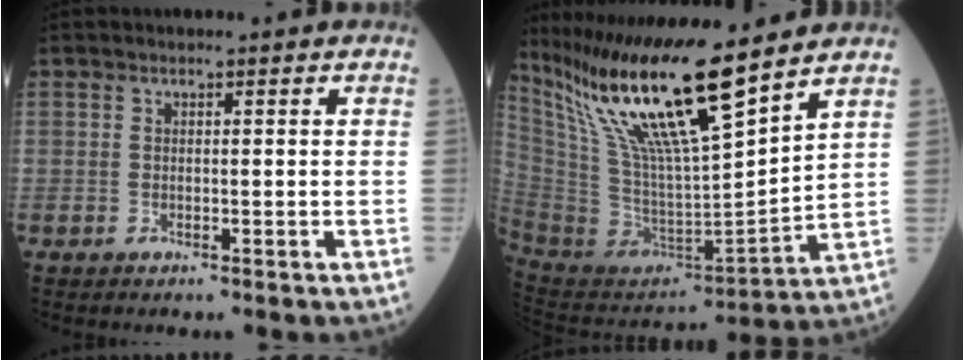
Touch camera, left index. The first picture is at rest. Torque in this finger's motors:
{"motor_torque": [0.94, -0.87, 1.05, 0.21]}